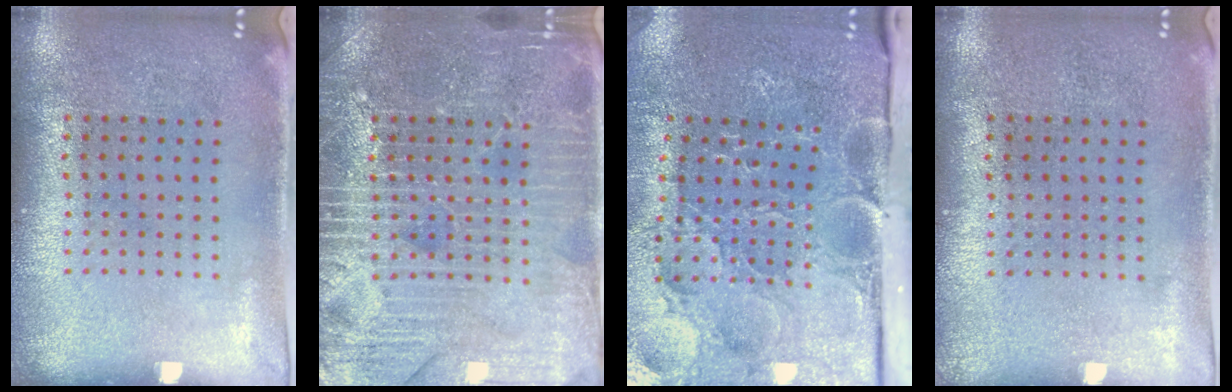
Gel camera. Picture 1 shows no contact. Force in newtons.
{"total": 4.2, "press": 4.2, "slide": 0.6}
{"total": 4.0, "press": 3.7, "slide": 1.4}
{"total": 0.0}